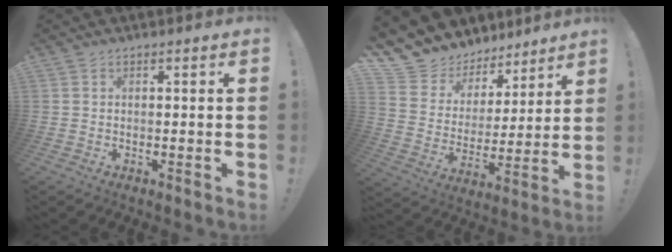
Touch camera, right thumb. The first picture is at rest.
{"total": 10.7, "force": [8.0, 6.9, 1.5], "torque": [-0.047, -0.072, 0.157]}